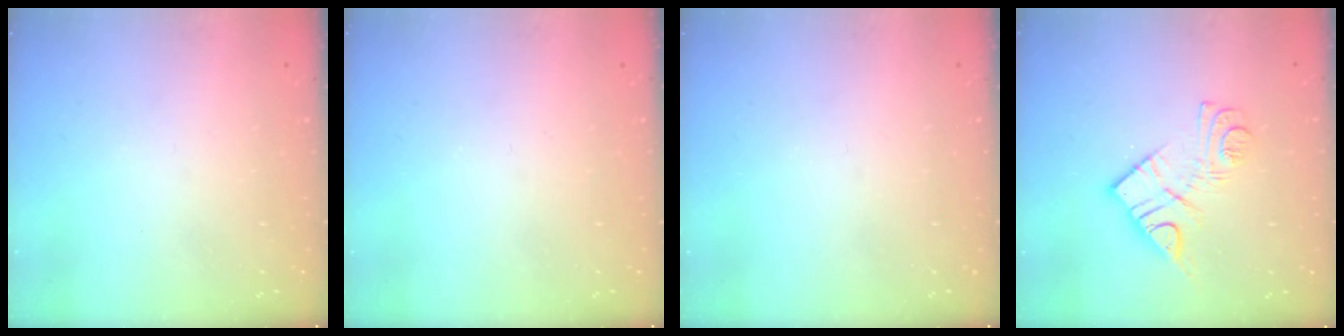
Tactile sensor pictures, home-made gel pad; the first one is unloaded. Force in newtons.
{"total": 0.0}
{"total": 0.0}
{"total": 11.5, "press": 11.5, "slide": 0.6}